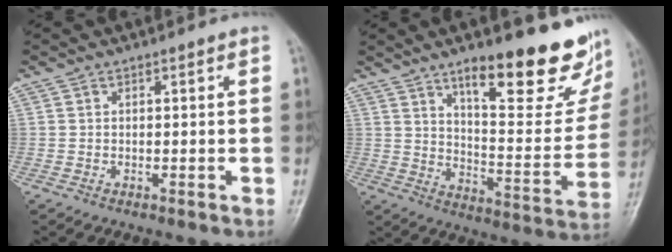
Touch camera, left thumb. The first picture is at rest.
{"total": 23.1, "force": [14.8, 7.0, 16.3], "torque": [-0.178, -0.084, 0.218]}